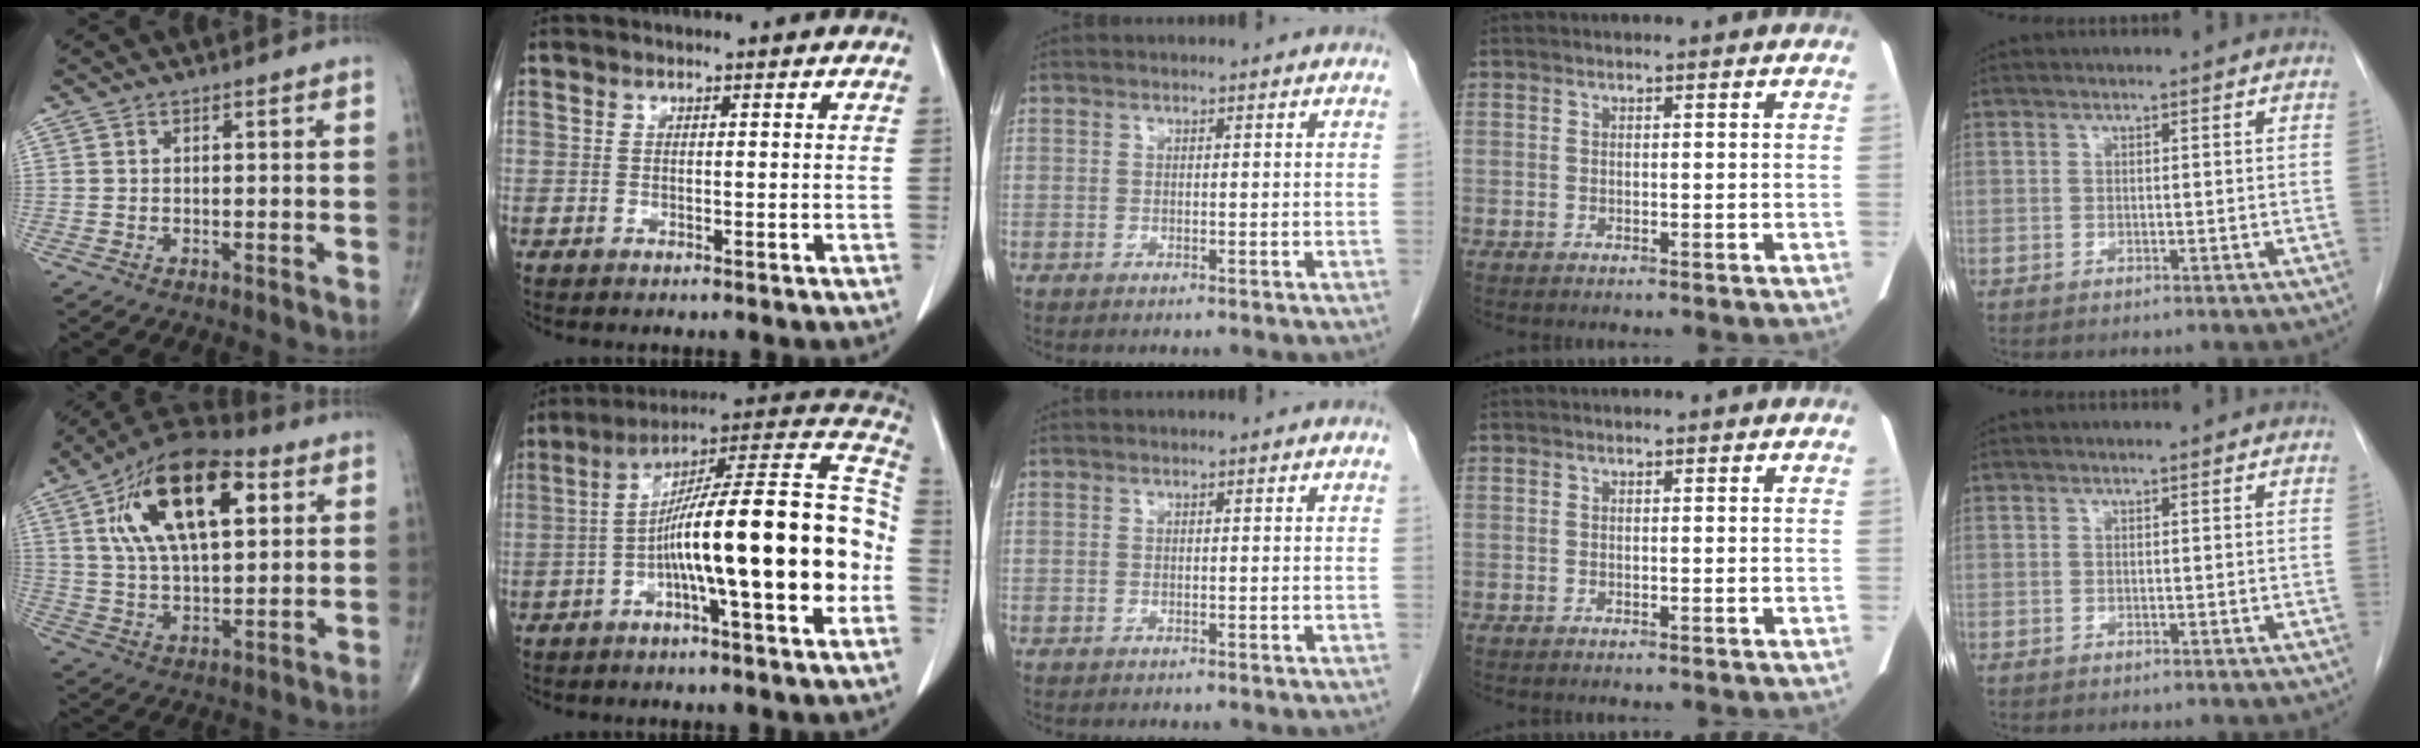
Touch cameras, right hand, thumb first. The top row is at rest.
{"thumb": {"total": 21.8, "force": [7.4, 10.4, 17.6], "torque": [-0.285, -0.003, 0.121]}, "index": {"total": 20.8, "force": [-4.1, 1.6, 20.3], "torque": [-0.277, 0.029, -0.063]}}